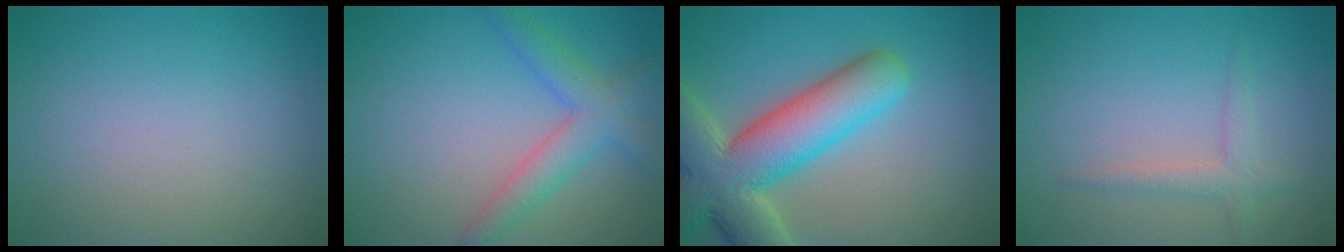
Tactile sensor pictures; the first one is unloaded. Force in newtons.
{"total": 4.1, "press": 4.1, "slide": 0.2}
{"total": 10.7, "press": 10.6, "slide": 1.1}
{"total": 1.9, "press": 1.9, "slide": 0.1}